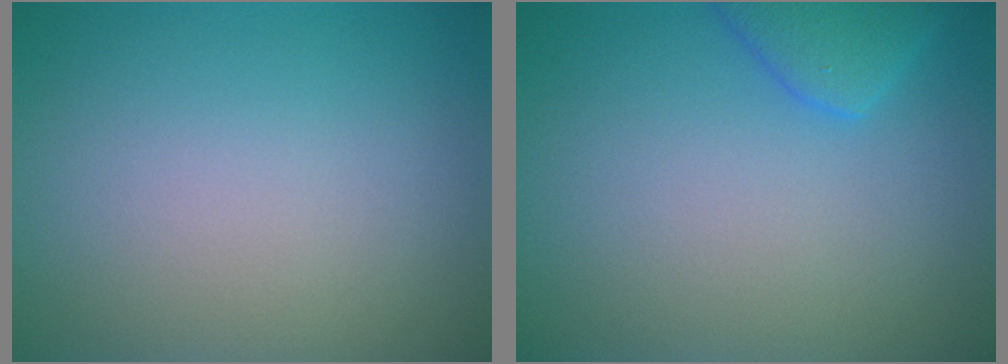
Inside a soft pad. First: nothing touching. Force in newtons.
{"total": 2.5, "press": 2.5, "slide": 0.4}